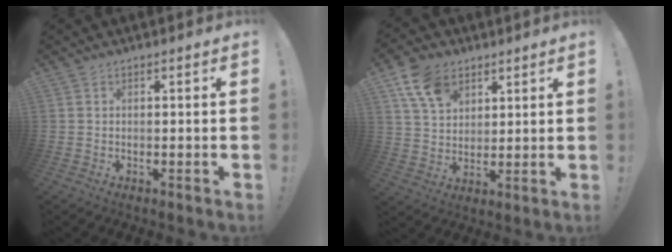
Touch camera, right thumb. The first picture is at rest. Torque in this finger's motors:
{"motor_torque": [0.48, 0.62, -0.29, 0.11, 0.00]}